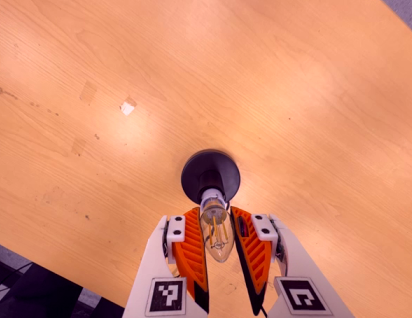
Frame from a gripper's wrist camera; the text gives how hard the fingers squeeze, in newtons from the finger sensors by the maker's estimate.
{"total": 9.9, "left": 9.1, "right": 10.7}